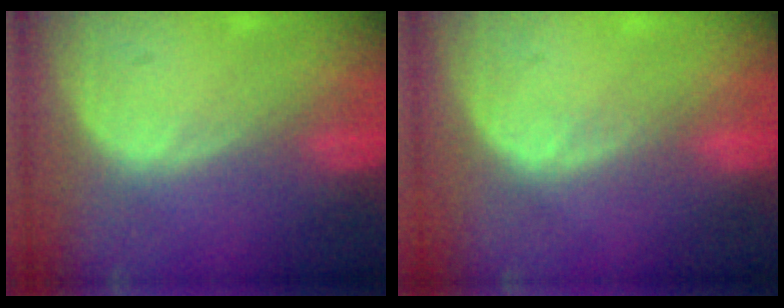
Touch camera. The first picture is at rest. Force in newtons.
{"total": 2.0, "press": 1.1, "slide": 1.7}